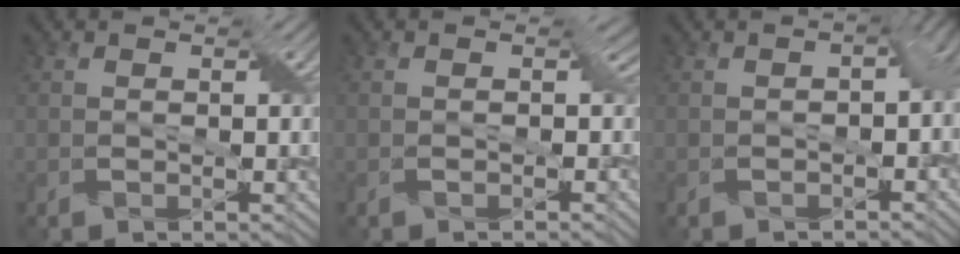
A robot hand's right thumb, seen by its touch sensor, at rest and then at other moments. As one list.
[{"total": 2.1, "force": [-0.6, 1.8, 0.9], "torque": [0.002, -0.001, -0.013]}, {"total": 6.1, "force": [-1.6, 3.9, 4.4], "torque": [-0.023, -0.015, -0.020]}]